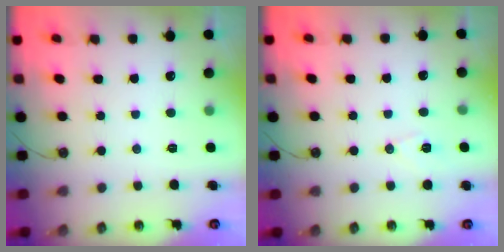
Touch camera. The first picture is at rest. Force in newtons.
{"total": 6.4, "press": 6.0, "slide": 2.2}